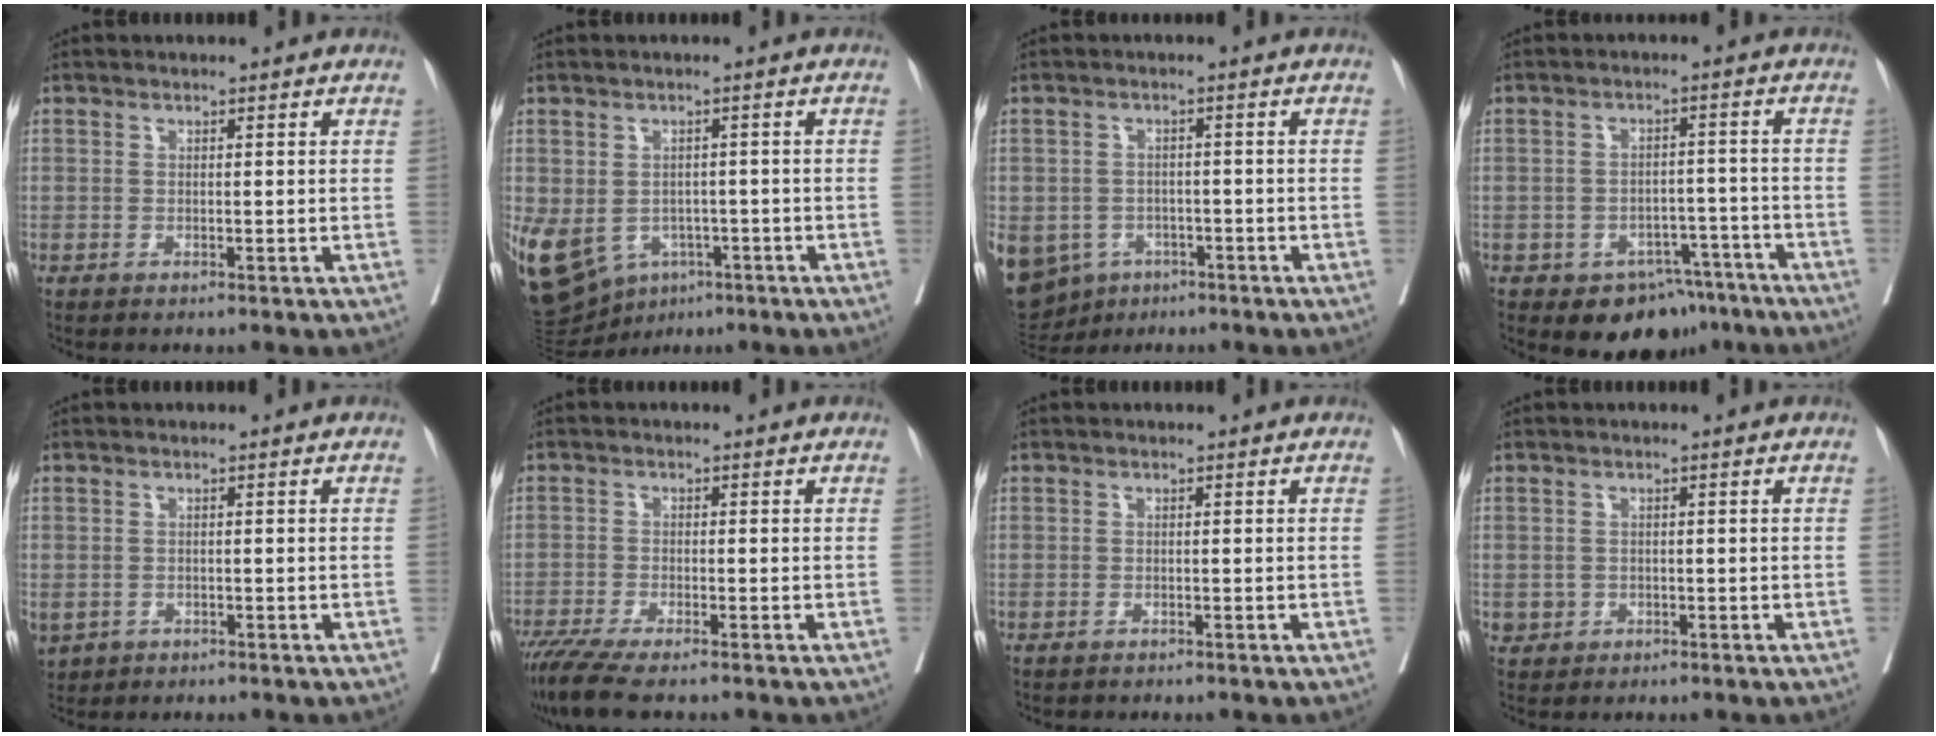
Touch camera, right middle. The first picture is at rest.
{"total": 15.3, "force": [-6.5, 11.6, 7.7], "torque": [-0.190, 0.000, -0.085]}
{"total": 16.6, "force": [-7.4, 13.5, 6.2], "torque": [-0.190, 0.001, -0.095]}
{"total": 7.7, "force": [-5.5, 4.9, 2.3], "torque": [-0.007, 0.022, -0.071]}
{"total": 4.6, "force": [-2.1, 3.6, 1.8], "torque": [-0.049, -0.004, -0.027]}
{"total": 6.6, "force": [-5.3, 0.3, 3.9], "torque": [-0.064, -0.018, -0.094]}
{"total": 0.7, "force": [-0.6, 0.4, 0.0], "torque": [-0.007, 0.003, -0.010]}
{"total": 1.5, "force": [-0.3, 1.4, 0.3], "torque": [-0.001, 0.004, 0.000]}